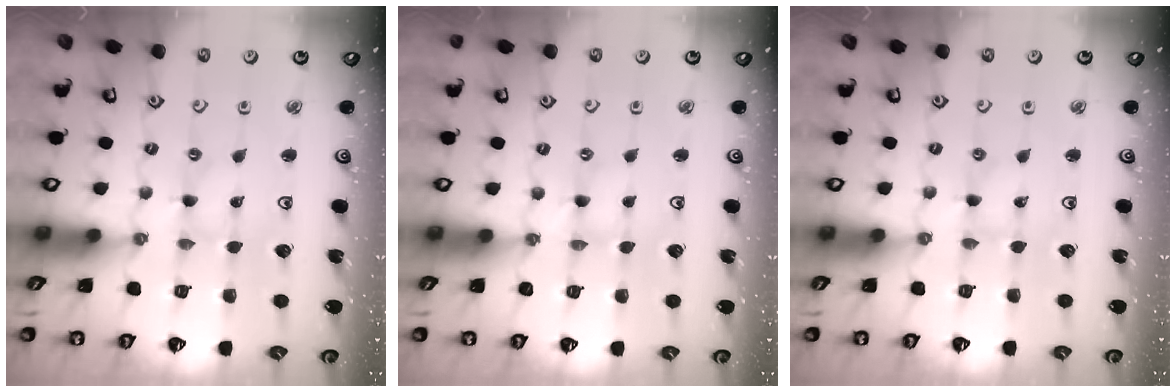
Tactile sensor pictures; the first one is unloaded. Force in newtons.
{"total": 0.0}
{"total": 0.0}